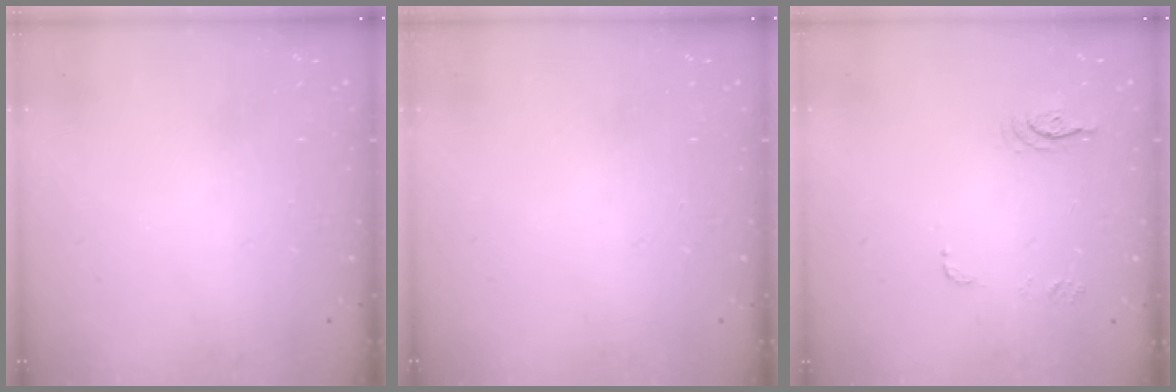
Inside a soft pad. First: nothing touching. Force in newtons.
{"total": 0.0}
{"total": 6.0, "press": 6.0, "slide": 0.4}